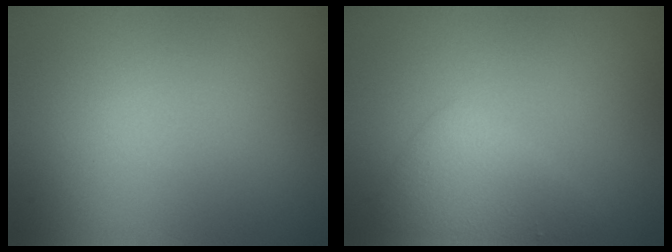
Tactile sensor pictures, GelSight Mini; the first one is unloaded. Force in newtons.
{"total": 3.0, "press": 3.0, "slide": 0.1}